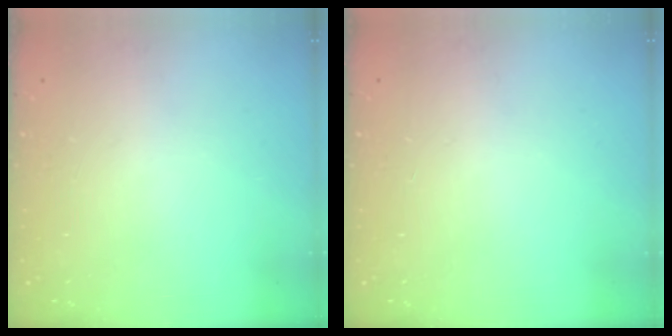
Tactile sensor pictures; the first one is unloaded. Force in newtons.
{"total": 0.0}